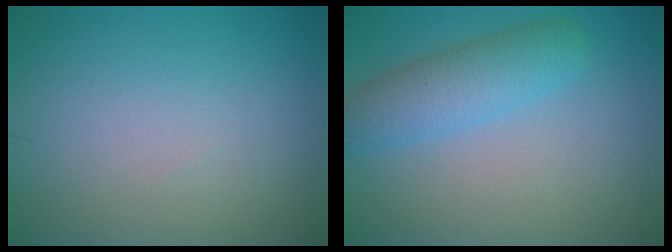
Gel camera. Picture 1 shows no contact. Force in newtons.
{"total": 4.0, "press": 4.0, "slide": 0.1}